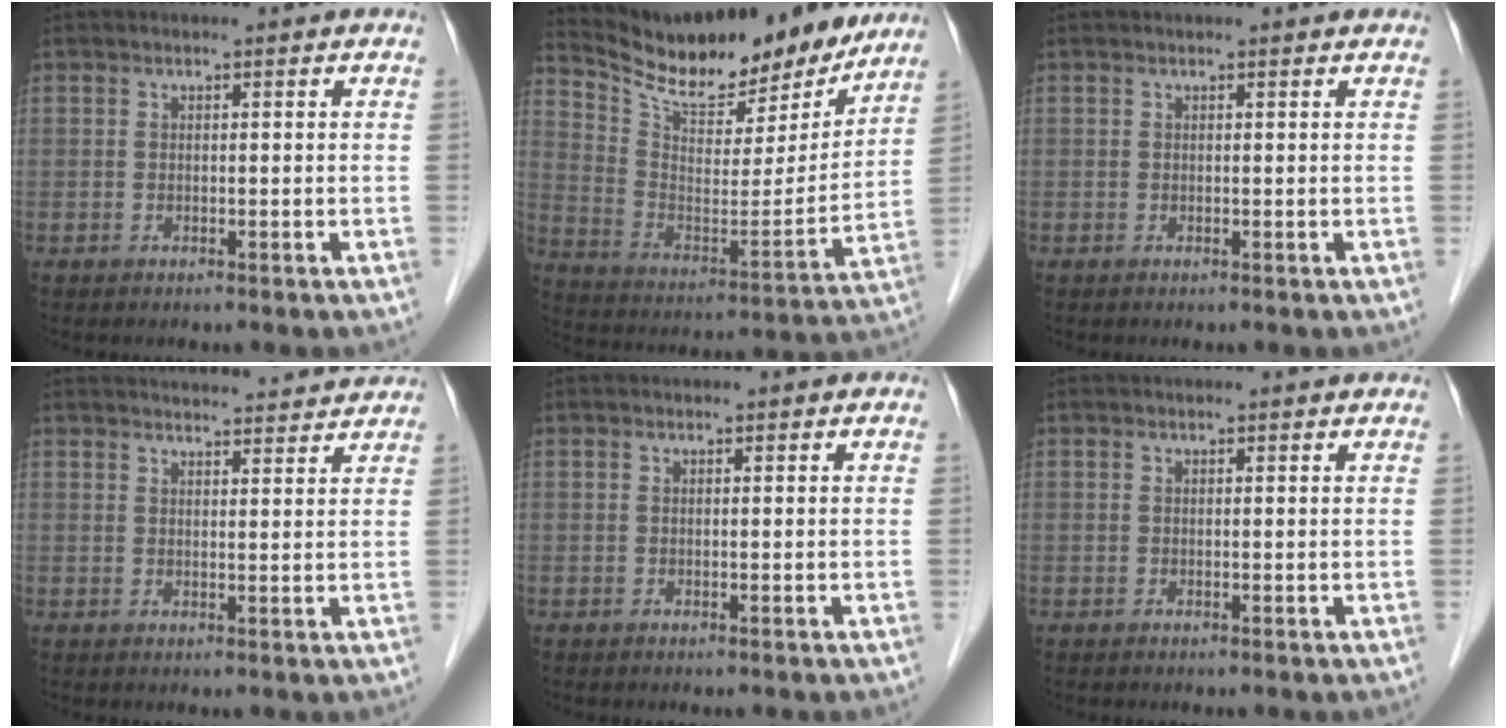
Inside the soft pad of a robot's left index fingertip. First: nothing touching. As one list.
[{"total": 19.6, "force": [17.8, 4.9, 6.6], "torque": [-0.121, -0.022, 0.283]}, {"total": 1.3, "force": [1.3, 0.2, 0.2], "torque": [-0.012, 0.013, 0.013]}, {"total": 13.2, "force": [12.9, 1.2, 2.9], "torque": [-0.031, 0.025, 0.157]}, {"total": 0.0}, {"total": 1.9, "force": [1.8, 0.3, 0.4], "torque": [-0.013, 0.014, 0.018]}]